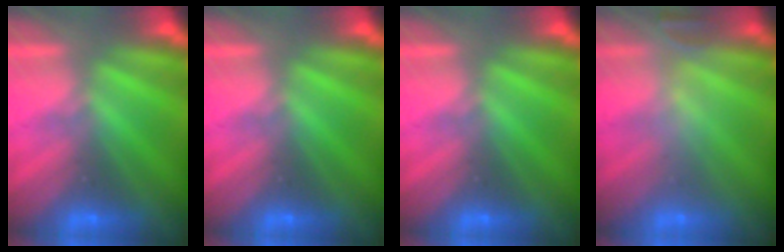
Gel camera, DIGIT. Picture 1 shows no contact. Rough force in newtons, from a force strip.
{"total": 0.0}
{"total": 0.0}
{"total": 2.4}